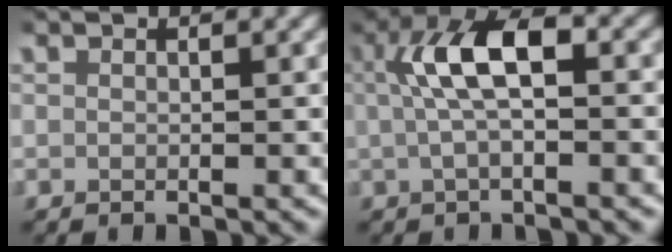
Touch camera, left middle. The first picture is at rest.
{"total": 6.1, "force": [0.4, 2.6, 5.5], "torque": [-0.107, 0.013, 0.002]}